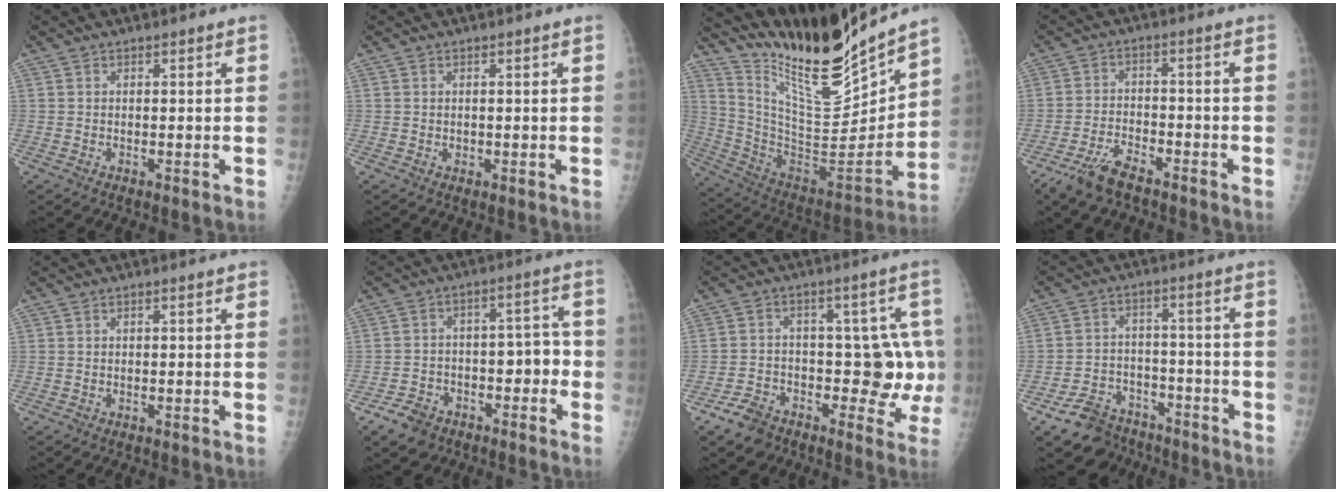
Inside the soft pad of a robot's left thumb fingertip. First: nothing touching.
{"total": 0.7, "force": [0.3, 0.6, 0.2], "torque": [0.006, -0.002, 0.005]}
{"total": 21.8, "force": [18.7, 3.2, 10.6], "torque": [-0.143, -0.115, 0.331]}
{"total": 6.6, "force": [-5.1, 2.1, 3.6], "torque": [-0.078, 0.013, -0.098]}
{"total": 0.0}
{"total": 9.9, "force": [-5.8, 6.5, 4.7], "torque": [-0.040, 0.068, -0.090]}
{"total": 12.3, "force": [-4.4, 8.1, 8.1], "torque": [-0.057, 0.037, -0.061]}
{"total": 11.9, "force": [-8.8, 7.5, 2.9], "torque": [-0.032, 0.069, -0.135]}